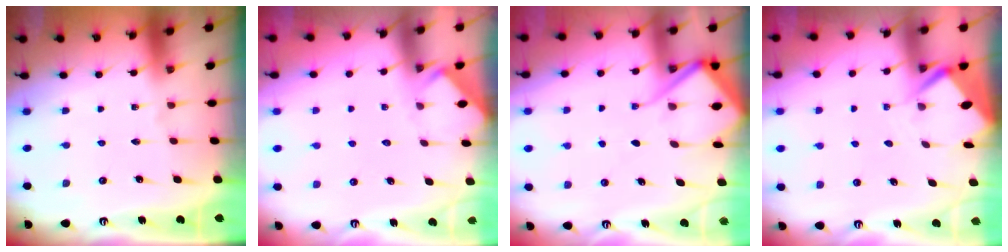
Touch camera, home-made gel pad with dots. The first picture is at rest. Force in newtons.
{"total": 4.4, "press": 4.4, "slide": 0.4}
{"total": 7.9, "press": 7.9, "slide": 0.7}
{"total": 3.5, "press": 3.5, "slide": 0.4}